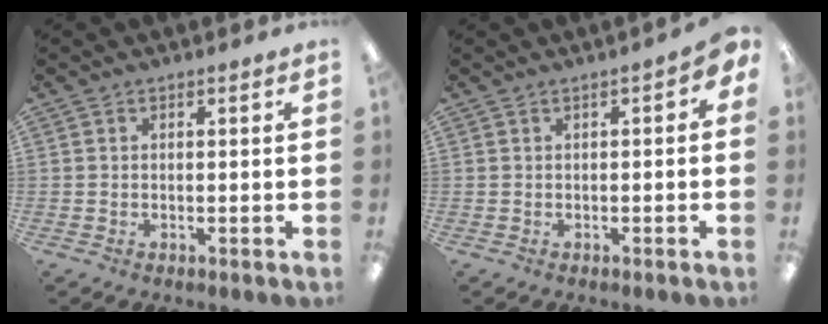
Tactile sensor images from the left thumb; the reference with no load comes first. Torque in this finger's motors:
{"motor_torque": [0.45, 0.79, 1.12, -0.73, 0.01]}